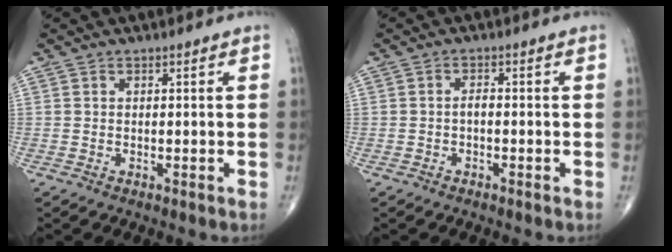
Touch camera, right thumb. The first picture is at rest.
{"total": 1.3, "force": [-0.5, 0.7, 1.0], "torque": [-0.012, 0.004, -0.011]}